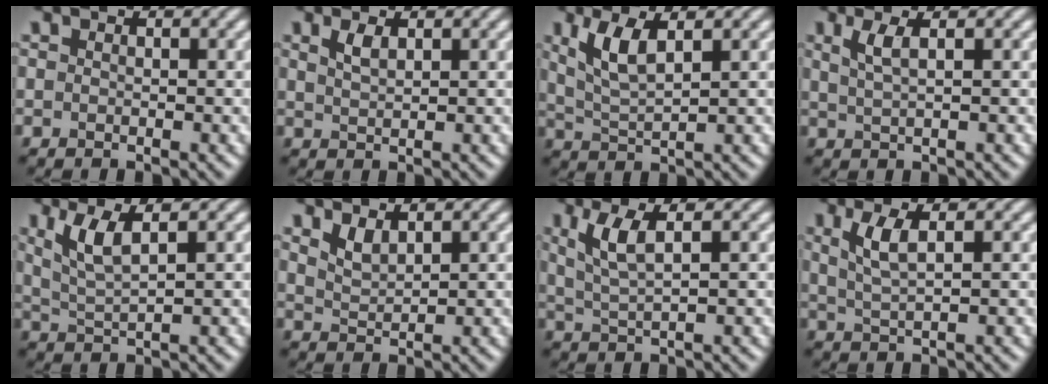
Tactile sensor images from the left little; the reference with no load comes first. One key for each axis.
{"total": 1.5, "fx": 0.9, "fy": 0.5, "fz": 1.1, "tx": -0.024, "ty": 0.001, "tz": 0.020}
{"total": 3.7, "fx": 1.7, "fy": 1.2, "fz": 3.1, "tx": -0.072, "ty": -0.002, "tz": 0.038}
{"total": 2.2, "fx": 0.9, "fy": 0.7, "fz": 1.9, "tx": -0.034, "ty": 0.001, "tz": 0.017}
{"total": 3.6, "fx": 1.6, "fy": 0.9, "fz": 3.1, "tx": -0.068, "ty": -0.003, "tz": 0.037}
{"total": 1.7, "fx": 1.3, "fy": 0.6, "fz": 1.0, "tx": -0.024, "ty": -0.006, "tz": 0.031}
{"total": 3.5, "fx": 1.4, "fy": 0.9, "fz": 3.2, "tx": -0.069, "ty": -0.001, "tz": 0.032}
{"total": 2.9, "fx": 1.1, "fy": 0.8, "fz": 2.6, "tx": -0.054, "ty": -0.002, "tz": 0.024}